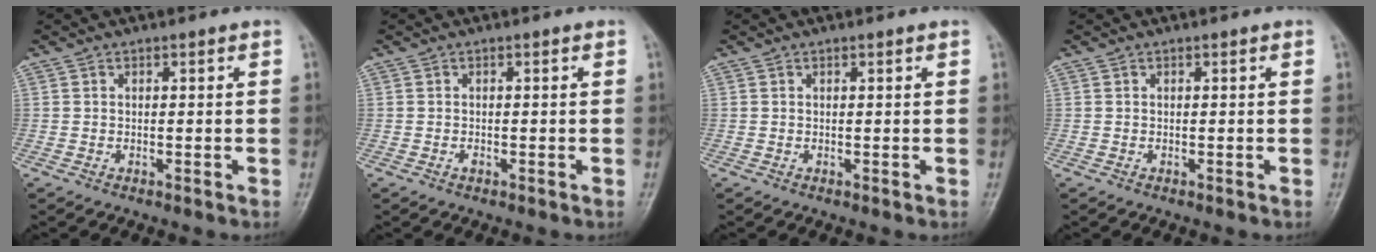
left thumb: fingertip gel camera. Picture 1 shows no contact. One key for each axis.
{"total": 0.6, "fx": -0.3, "fy": 0.3, "fz": 0.4, "tx": -0.006, "ty": -0.001, "tz": -0.005}
{"total": 0.0}
{"total": 0.0}